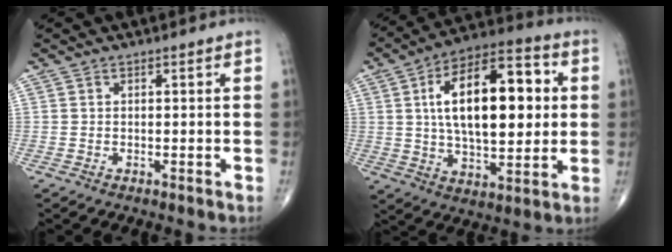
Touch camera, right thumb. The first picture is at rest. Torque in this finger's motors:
{"motor_torque": [0.96, 4.05, 2.21, 0.56, 0.23]}